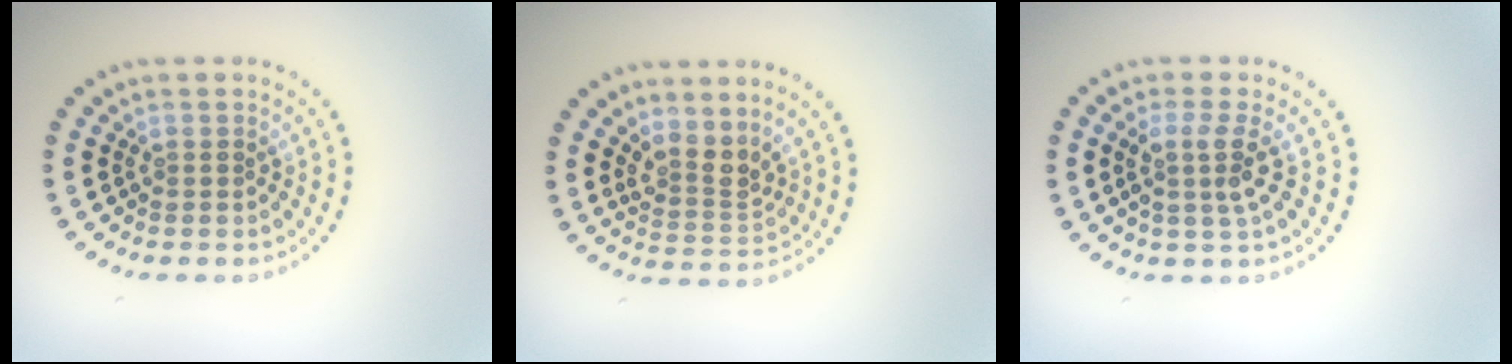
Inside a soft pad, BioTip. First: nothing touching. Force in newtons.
{"total": 2.8, "press": 2.0, "slide": 2.0}
{"total": 2.7, "press": 2.0, "slide": 1.8}